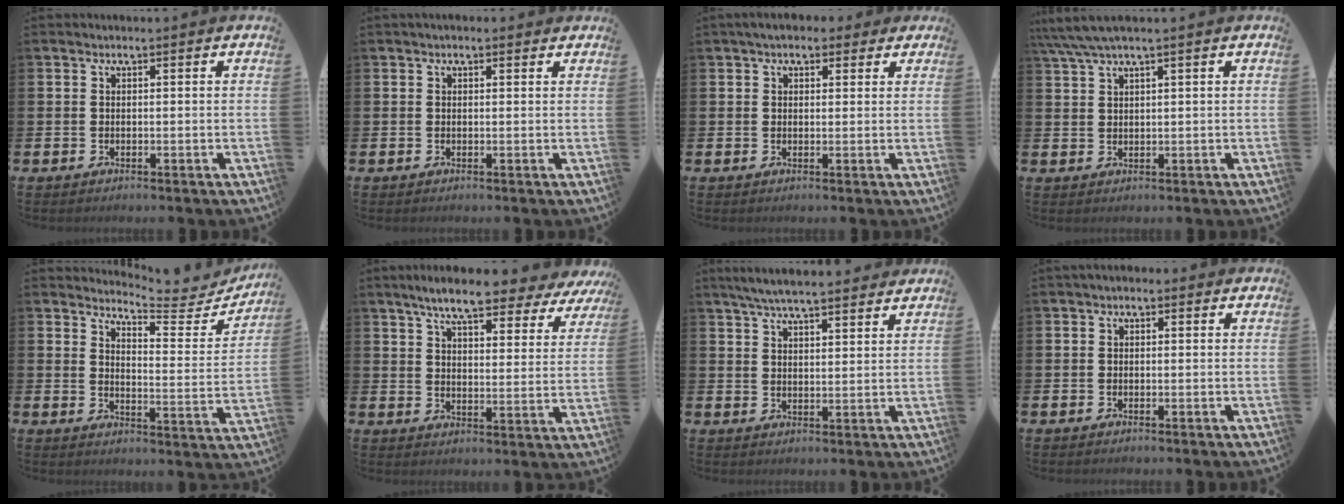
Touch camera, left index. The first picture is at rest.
{"total": 0.6, "force": [0.4, 0.4, 0.3], "torque": [-0.005, 0.006, 0.005]}
{"total": 3.3, "force": [2.7, 1.7, 0.9], "torque": [-0.014, -0.001, 0.046]}
{"total": 3.1, "force": [2.3, 0.0, 2.1], "torque": [-0.046, 0.001, 0.043]}
{"total": 5.5, "force": [5.4, 0.5, 0.9], "torque": [-0.022, -0.052, 0.086]}
{"total": 8.7, "force": [7.6, 1.3, 3.9], "torque": [-0.087, -0.039, 0.131]}
{"total": 5.6, "force": [5.2, 0.6, 2.0], "torque": [-0.049, -0.018, 0.094]}
{"total": 0.8, "force": [-0.2, 0.7, 0.4], "torque": [-0.002, 0.005, -0.008]}